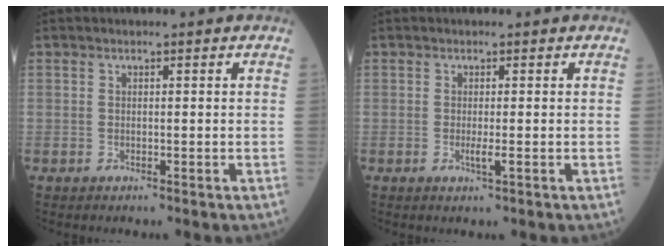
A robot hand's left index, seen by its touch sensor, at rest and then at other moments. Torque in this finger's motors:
{"motor_torque": [0.20, 0.20, 0.15, 0.05]}